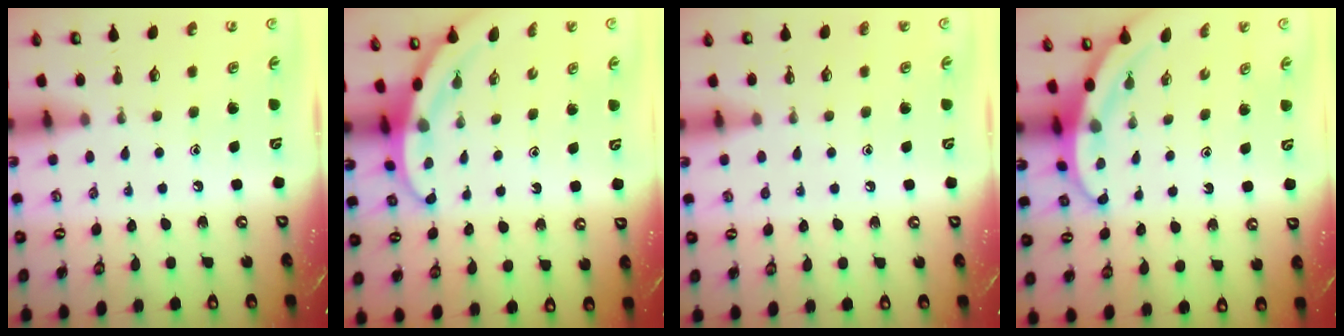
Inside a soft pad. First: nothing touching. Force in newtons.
{"total": 3.0, "press": 3.0, "slide": 0.1}
{"total": 0.7, "press": 0.7, "slide": 0.0}
{"total": 3.5, "press": 3.5, "slide": 0.1}